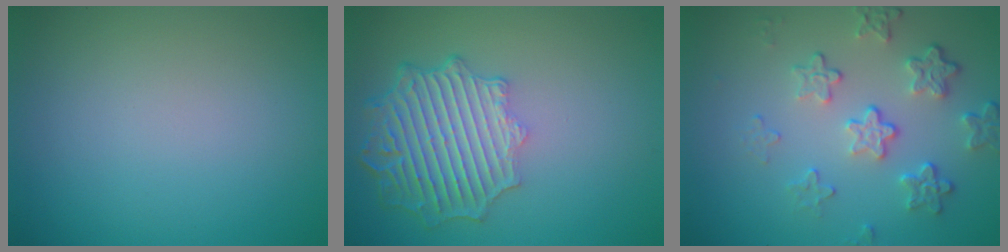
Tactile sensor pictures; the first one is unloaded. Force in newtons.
{"total": 6.5, "press": 4.9, "slide": 4.1}
{"total": 4.4, "press": 3.2, "slide": 3.0}